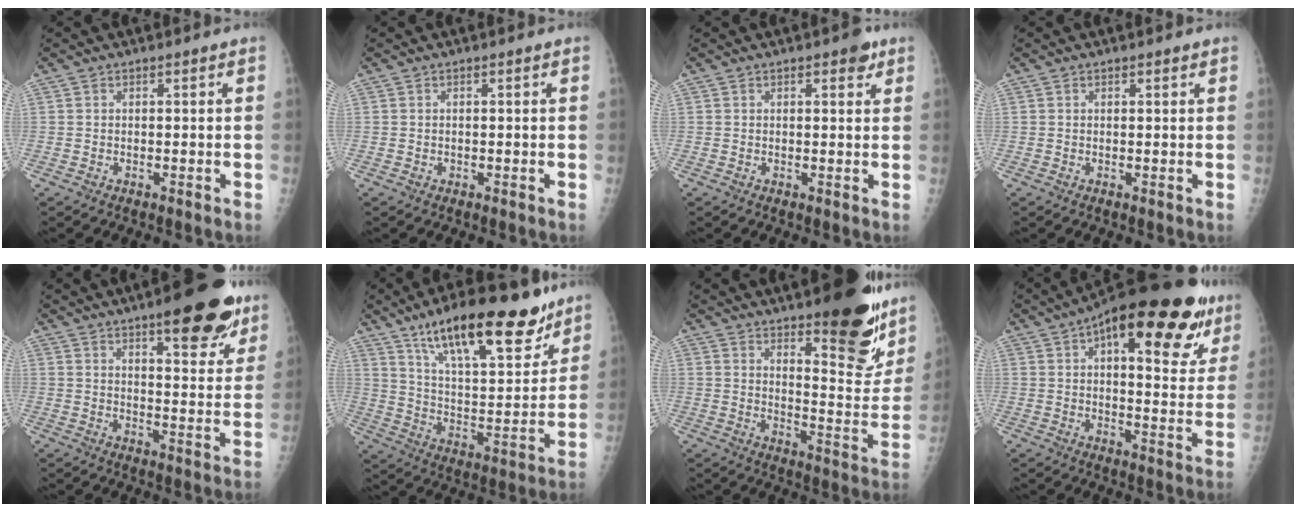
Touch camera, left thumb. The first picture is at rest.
{"total": 0.0}
{"total": 2.8, "force": [1.7, 1.2, 1.9], "torque": [-0.014, -0.005, 0.018]}
{"total": 0.9, "force": [0.7, 0.3, 0.4], "torque": [-0.006, -0.003, 0.009]}
{"total": 16.9, "force": [10.5, 5.4, 12.1], "torque": [-0.122, -0.049, 0.144]}
{"total": 24.2, "force": [16.1, 8.1, 16.1], "torque": [-0.215, -0.062, 0.263]}
{"total": 19.0, "force": [12.8, 5.8, 12.8], "torque": [-0.121, -0.102, 0.177]}
{"total": 26.6, "force": [13.6, 10.5, 20.3], "torque": [-0.259, -0.006, 0.191]}